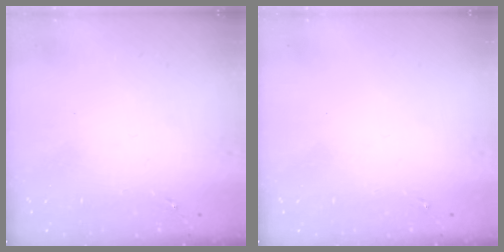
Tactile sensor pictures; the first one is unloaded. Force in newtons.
{"total": 0.0}